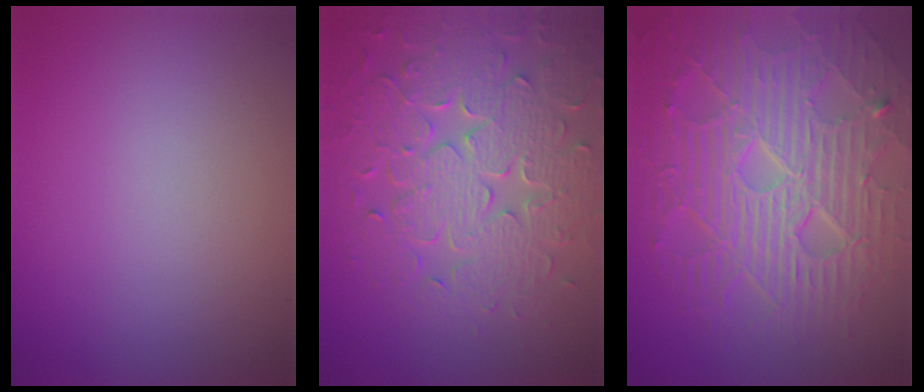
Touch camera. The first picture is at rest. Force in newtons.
{"total": 8.3, "press": 6.3, "slide": 5.5}
{"total": 10.5, "press": 6.7, "slide": 8.1}